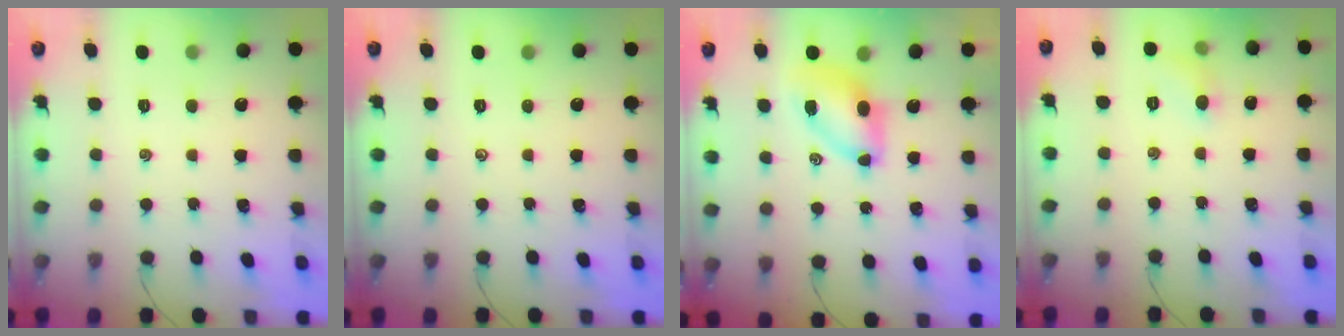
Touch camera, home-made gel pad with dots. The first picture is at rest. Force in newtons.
{"total": 0.0}
{"total": 8.4, "press": 8.3, "slide": 1.2}
{"total": 5.0, "press": 4.8, "slide": 1.6}